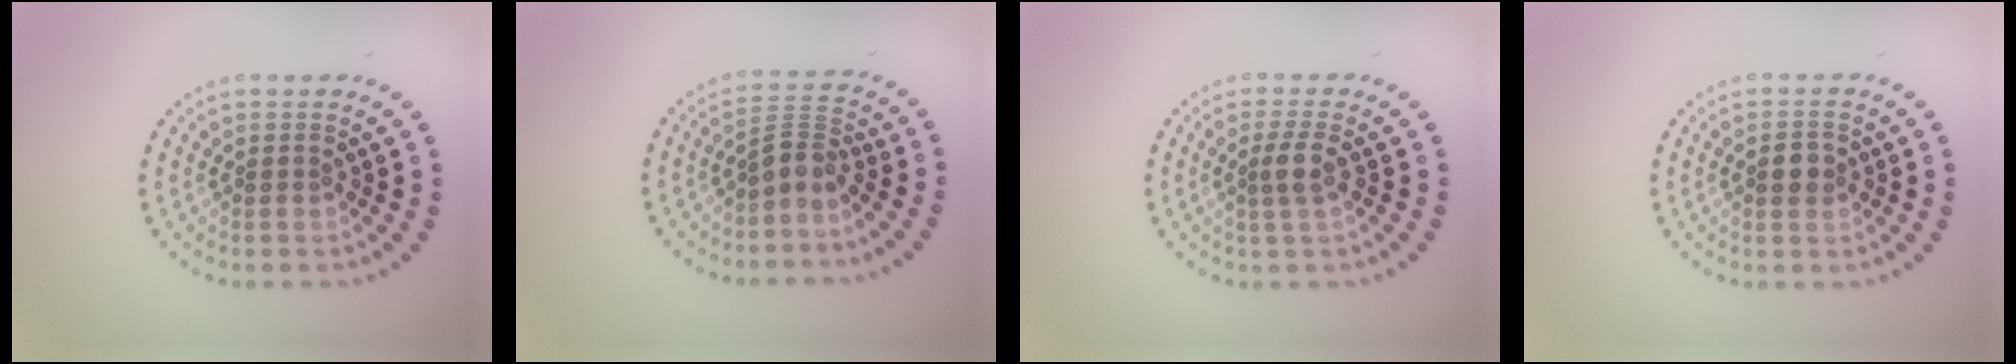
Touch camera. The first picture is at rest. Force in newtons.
{"total": 2.6, "press": 2.0, "slide": 1.6}
{"total": 2.0, "press": 1.7, "slide": 1.0}
{"total": 2.6, "press": 2.6, "slide": 0.1}